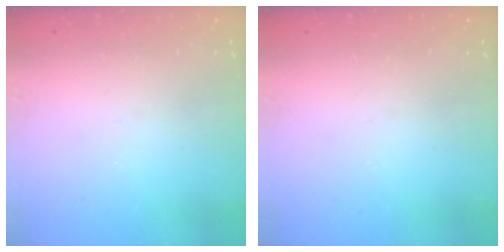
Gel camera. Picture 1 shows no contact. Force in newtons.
{"total": 0.0}